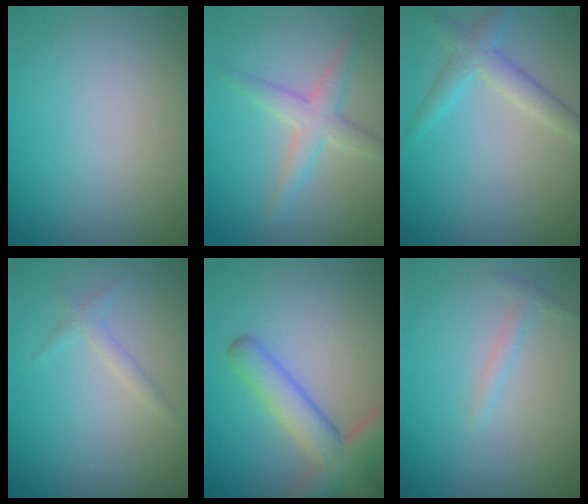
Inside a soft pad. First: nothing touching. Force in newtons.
{"total": 2.8, "press": 2.8, "slide": 0.0}
{"total": 2.7, "press": 2.7, "slide": 0.1}
{"total": 1.1, "press": 1.1, "slide": 0.0}
{"total": 5.8, "press": 5.8, "slide": 0.4}
{"total": 0.9, "press": 0.9, "slide": 0.1}